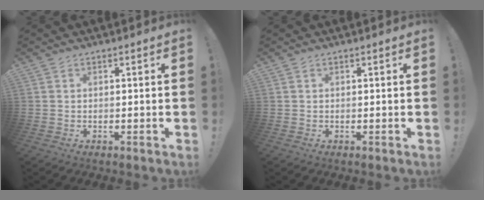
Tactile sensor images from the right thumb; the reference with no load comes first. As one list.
[{"total": 0.0}]